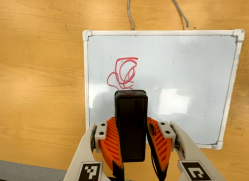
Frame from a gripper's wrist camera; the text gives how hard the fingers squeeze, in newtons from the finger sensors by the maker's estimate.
{"total": 6.7, "left": 5.5, "right": 7.9}